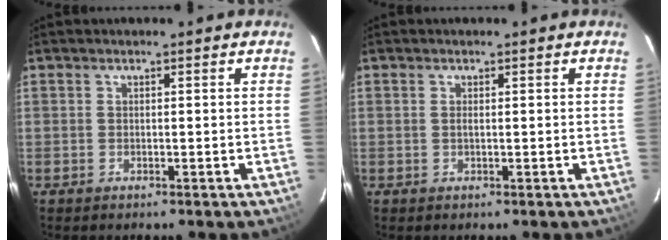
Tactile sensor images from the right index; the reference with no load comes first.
{"total": 0.6, "force": [0.2, 0.2, 0.5], "torque": [-0.011, 0.001, 0.005]}